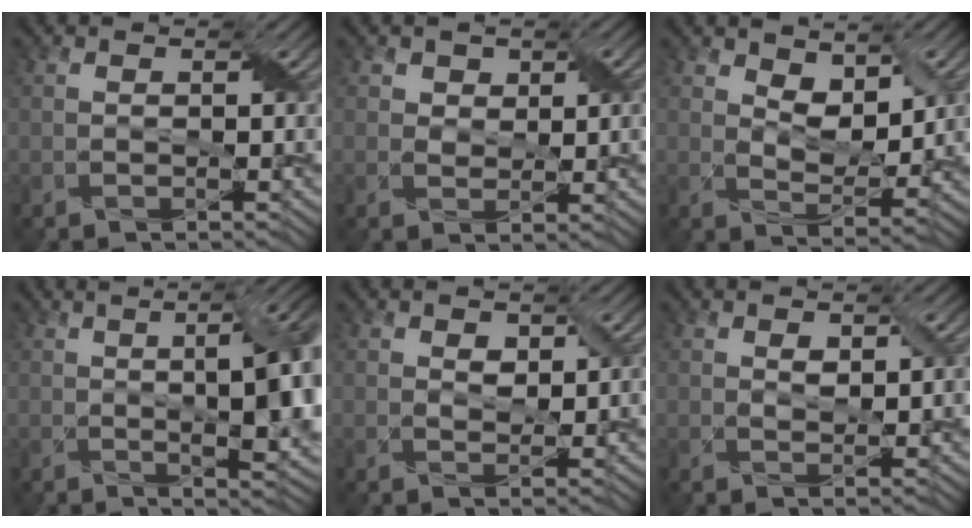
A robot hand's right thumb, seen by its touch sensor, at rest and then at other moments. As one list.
[{"total": 2.6, "force": [1.4, 1.9, 1.2], "torque": [-0.028, -0.003, 0.020]}, {"total": 6.2, "force": [3.4, 3.2, 4.2], "torque": [-0.082, -0.006, 0.056]}, {"total": 14.6, "force": [1.0, 5.5, 13.5], "torque": [-0.147, 0.019, 0.011]}, {"total": 2.8, "force": [1.1, 1.6, 1.9], "torque": [-0.039, -0.002, 0.024]}, {"total": 2.6, "force": [1.0, 1.4, 2.0], "torque": [-0.038, -0.001, 0.022]}]